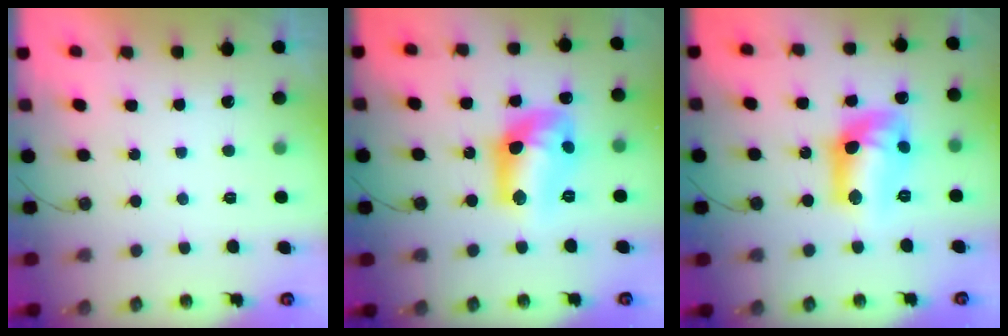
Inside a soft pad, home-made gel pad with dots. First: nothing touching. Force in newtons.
{"total": 14.1, "press": 14.0, "slide": 1.0}
{"total": 16.1, "press": 15.6, "slide": 4.1}